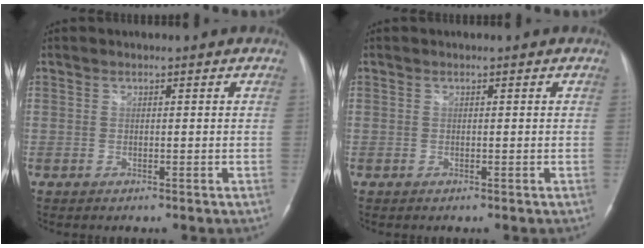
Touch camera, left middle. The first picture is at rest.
{"total": 0.0}